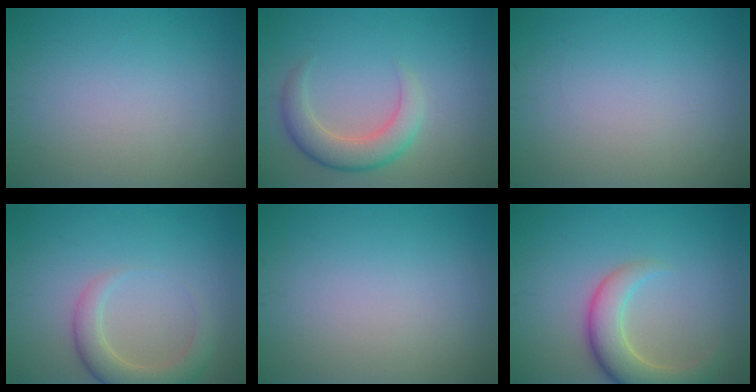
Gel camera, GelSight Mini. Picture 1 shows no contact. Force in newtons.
{"total": 4.0, "press": 4.0, "slide": 0.3}
{"total": 0.0}
{"total": 3.7, "press": 3.6, "slide": 0.4}
{"total": 0.0}
{"total": 5.4, "press": 5.3, "slide": 0.4}